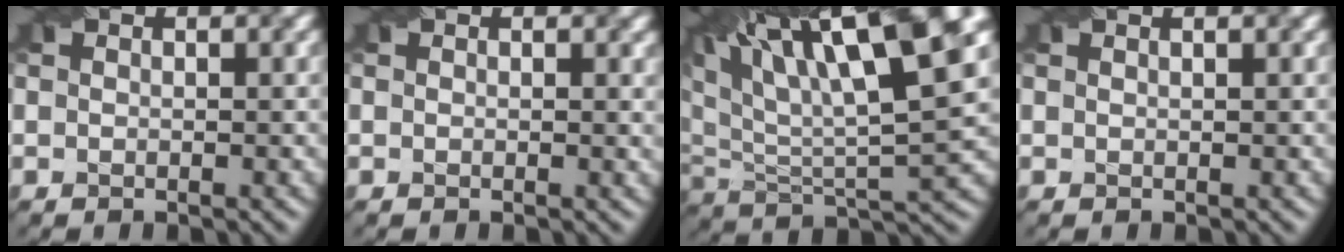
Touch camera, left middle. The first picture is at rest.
{"total": 0.8, "force": [0.4, 0.4, 0.5], "torque": [-0.004, -0.003, 0.007]}
{"total": 16.7, "force": [9.8, 4.0, 12.9], "torque": [-0.233, 0.028, 0.178]}
{"total": 2.2, "force": [1.3, 1.1, 1.5], "torque": [-0.001, 0.006, -0.009]}